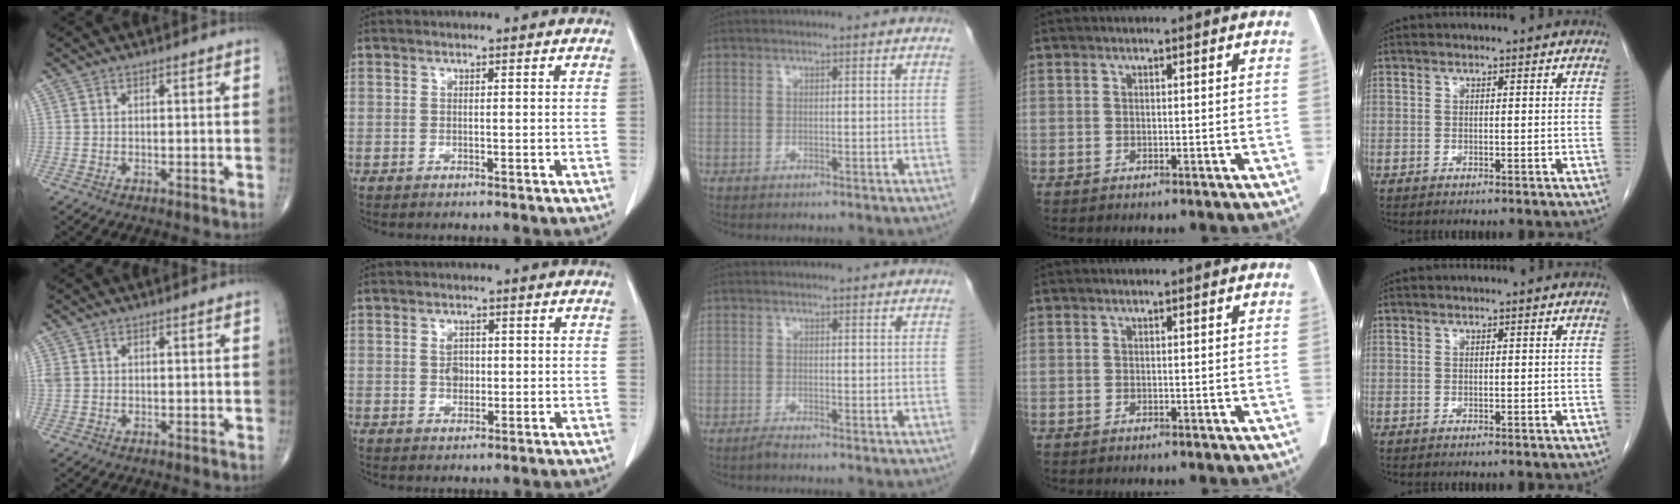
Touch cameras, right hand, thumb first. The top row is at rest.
{"thumb": {"total": 1.4, "force": [0.3, 1.2, 0.8], "torque": [-0.025, 0.008, 0.010]}, "index": {"total": 2.6, "force": [0.1, 1.8, 1.9], "torque": [-0.031, 0.001, 0.004]}, "middle": {"total": 0.8, "force": [-0.7, -0.2, 0.3], "torque": [-0.006, -0.001, -0.013]}}